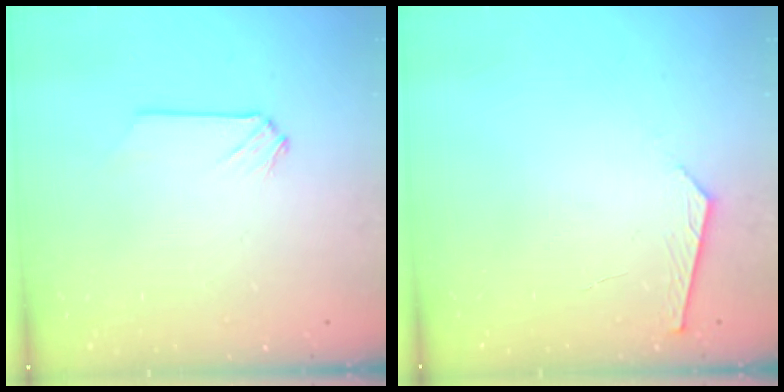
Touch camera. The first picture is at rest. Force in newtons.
{"total": 5.1, "press": 5.1, "slide": 0.6}